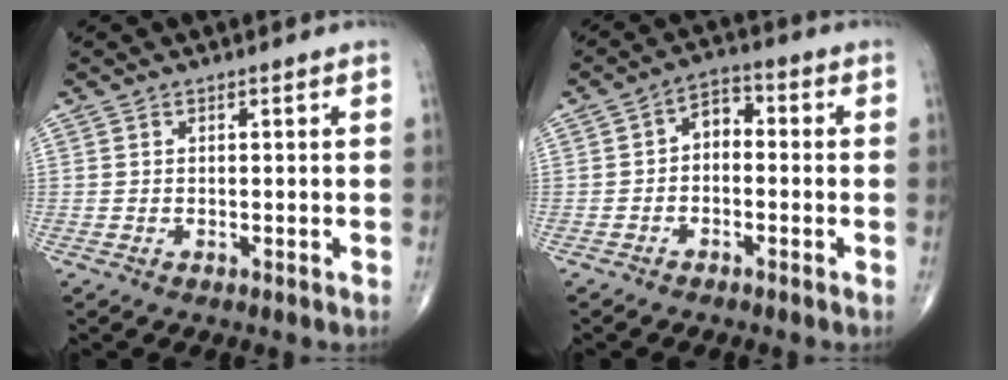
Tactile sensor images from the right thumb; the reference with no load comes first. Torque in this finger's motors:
{"motor_torque": [0.07, -0.11, 0.41, -0.02, 0.00]}